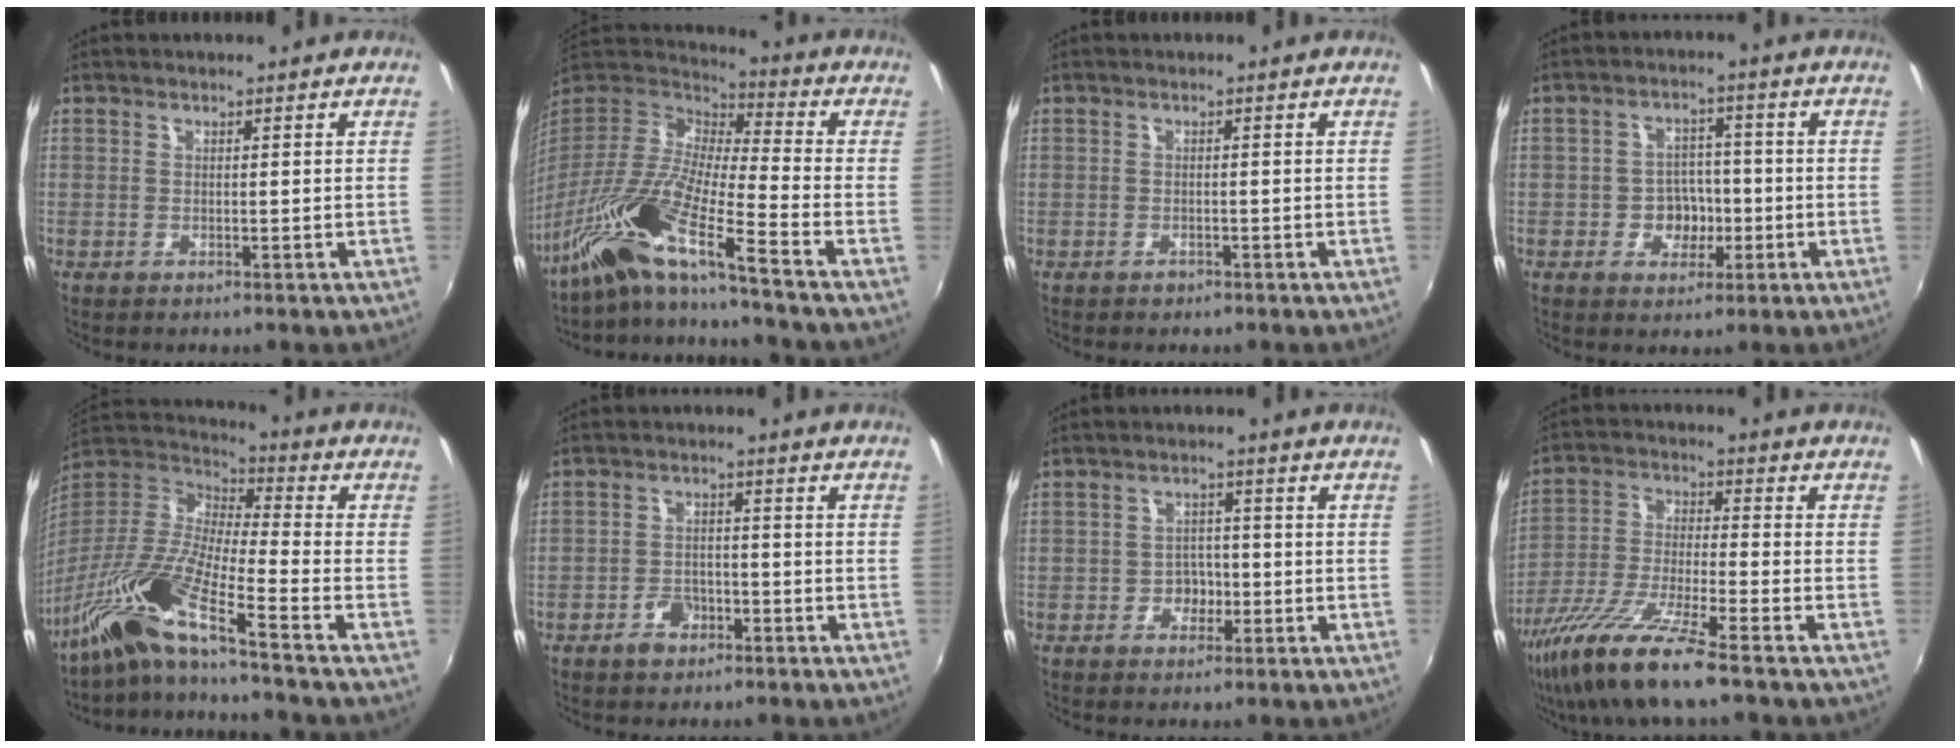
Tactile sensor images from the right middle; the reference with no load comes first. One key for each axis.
{"total": 16.6, "fx": -11.7, "fy": 0.3, "fz": 11.7, "tx": -0.219, "ty": -0.019, "tz": -0.244}
{"total": 1.1, "fx": -0.7, "fy": 0.8, "fz": 0.1, "tx": -0.004, "ty": -0.001, "tz": -0.011}
{"total": 5.3, "fx": -1.7, "fy": 4.6, "fz": 2.1, "tx": -0.040, "ty": 0.012, "tz": -0.020}
{"total": 15.1, "fx": -10.7, "fy": 0.5, "fz": 10.6, "tx": -0.206, "ty": -0.012, "tz": -0.224}
{"total": 4.4, "fx": -2.9, "fy": 2.9, "fz": 1.7, "tx": -0.044, "ty": 0.007, "tz": -0.044}
{"total": 3.4, "fx": -1.4, "fy": 3.0, "fz": 1.1, "tx": -0.019, "ty": 0.009, "tz": -0.020}
{"total": 14.0, "fx": -10.0, "fy": 1.2, "fz": 9.7, "tx": -0.203, "ty": -0.031, "tz": -0.190}